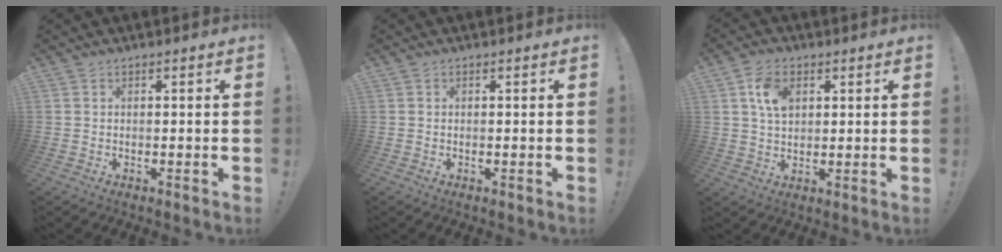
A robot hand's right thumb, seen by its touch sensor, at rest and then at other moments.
{"total": 0.0}
{"total": 8.0, "force": [2.9, 5.5, 5.0], "torque": [-0.082, 0.002, 0.056]}